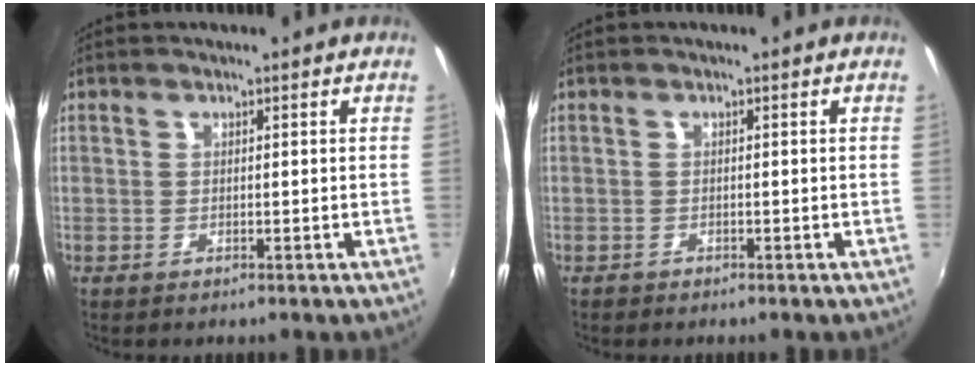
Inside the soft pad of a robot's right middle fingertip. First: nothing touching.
{"total": 0.8, "force": [-0.6, 0.4, 0.0], "torque": [-0.004, -0.001, -0.011]}